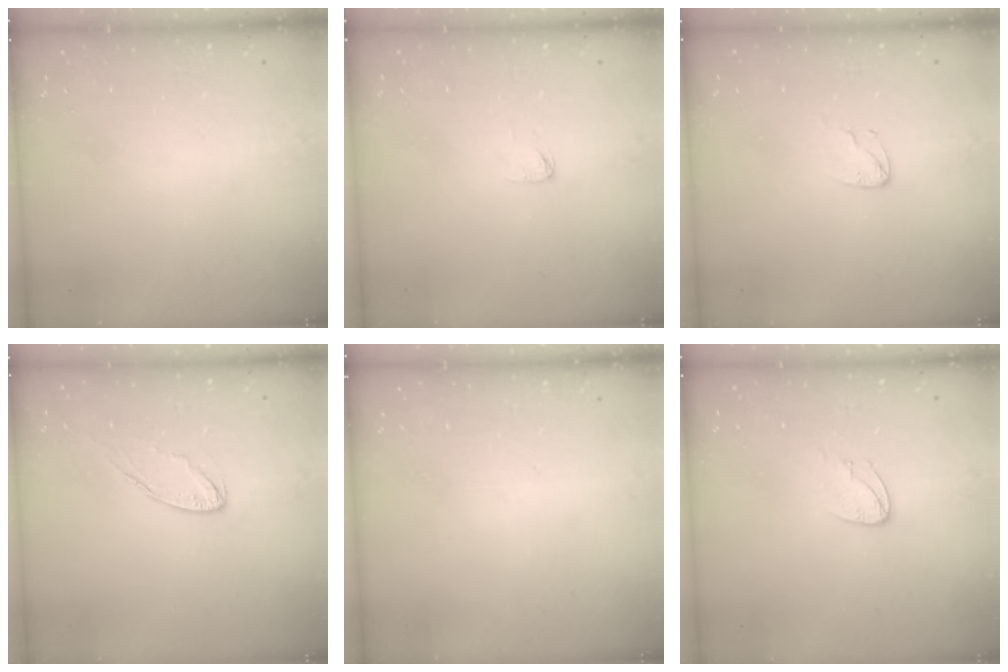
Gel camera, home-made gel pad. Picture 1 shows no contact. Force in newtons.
{"total": 2.9, "press": 2.9, "slide": 0.1}
{"total": 3.7, "press": 3.7, "slide": 0.3}
{"total": 6.8, "press": 6.8, "slide": 0.6}
{"total": 0.0}
{"total": 5.3, "press": 5.2, "slide": 0.4}